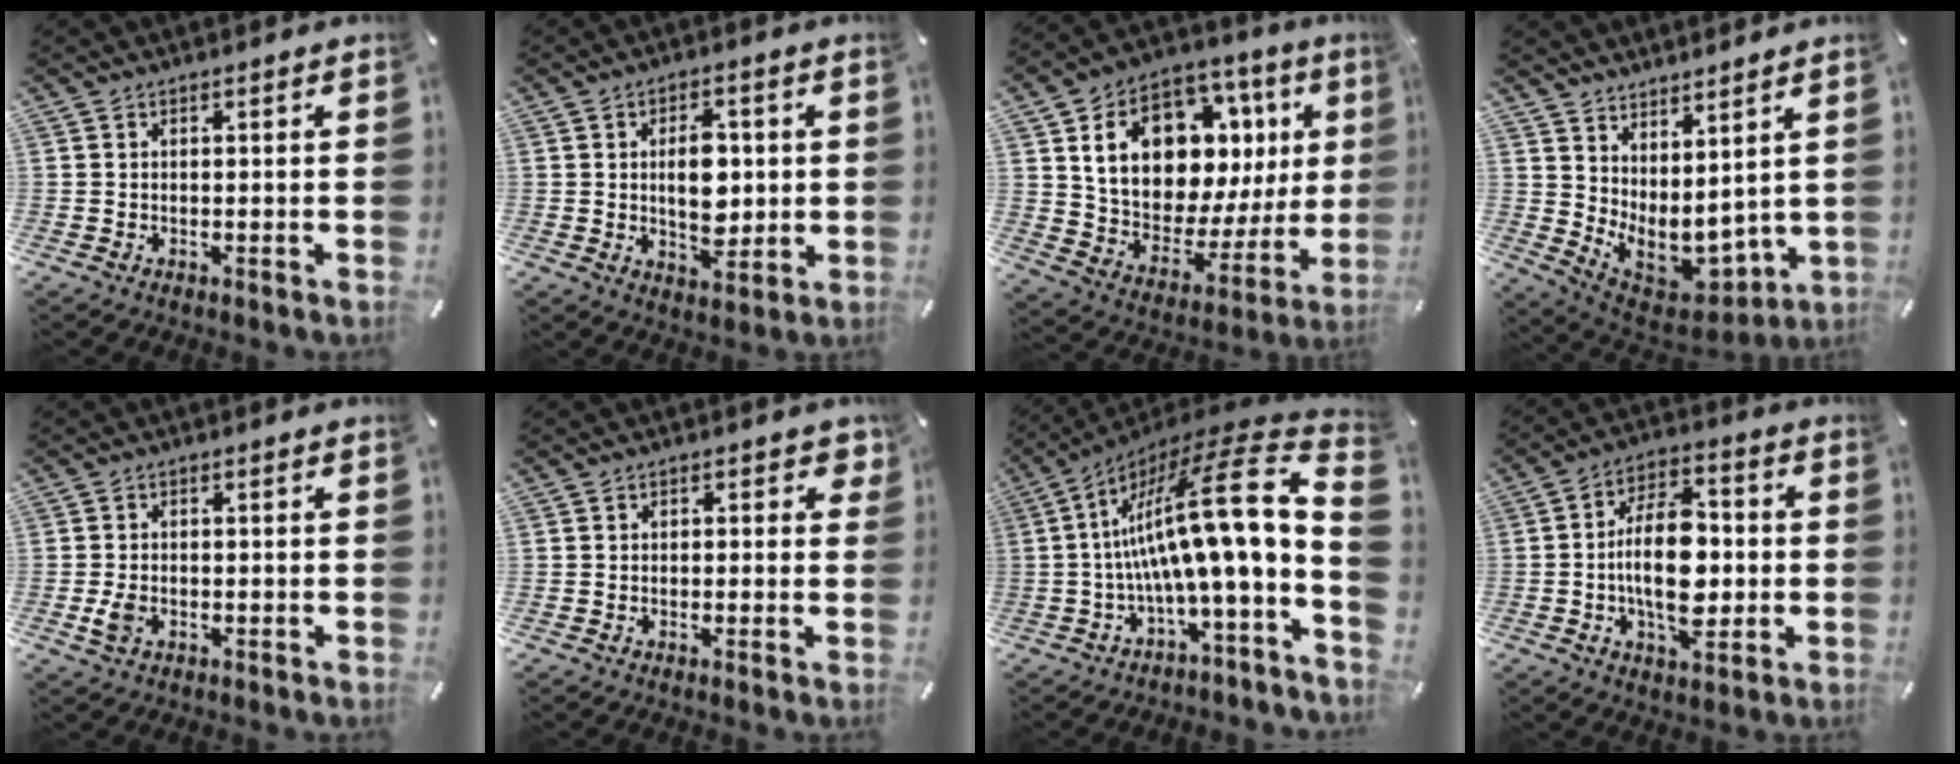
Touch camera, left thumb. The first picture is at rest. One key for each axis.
{"total": 9.4, "fx": 0.8, "fy": 5.8, "fz": 7.3, "tx": -0.114, "ty": -0.003, "tz": 0.007}
{"total": 20.6, "fx": 8.9, "fy": 13.0, "fz": 13.3, "tx": -0.211, "ty": -0.052, "tz": 0.158}
{"total": 5.6, "fx": 2.4, "fy": 4.5, "fz": 2.2, "tx": -0.020, "ty": -0.066, "tz": 0.061}
{"total": 3.2, "fx": -0.8, "fy": 2.1, "fz": 2.3, "tx": -0.059, "ty": -0.006, "tz": -0.017}
{"total": 2.1, "fx": 0.6, "fy": 1.4, "fz": 1.4, "tx": -0.012, "ty": 0.001, "tz": 0.005}
{"total": 23.9, "fx": 3.8, "fy": 5.3, "fz": 23.0, "tx": -0.404, "ty": -0.046, "tz": 0.055}
{"total": 15.7, "fx": -1.4, "fy": 8.8, "fz": 12.9, "tx": -0.238, "ty": 0.001, "tz": -0.026}